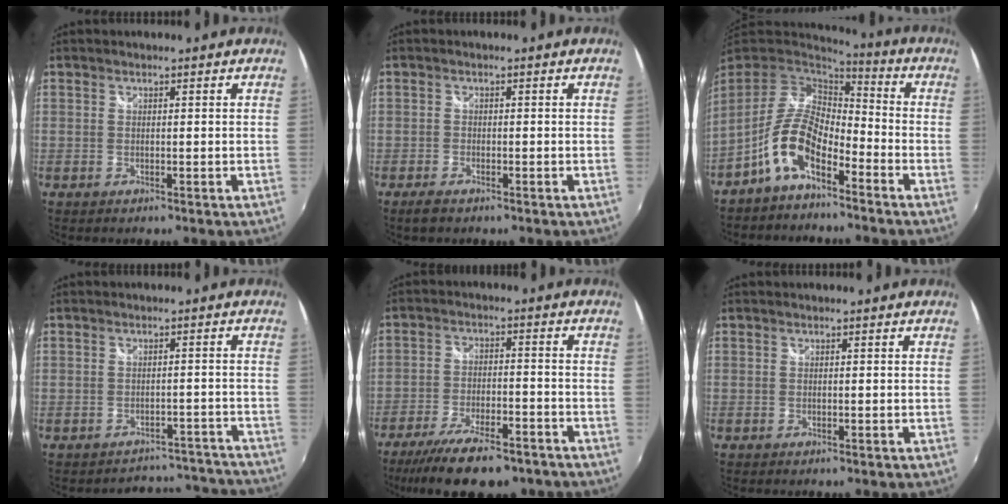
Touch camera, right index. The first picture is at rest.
{"total": 2.4, "force": [-1.8, 0.9, 1.3], "torque": [-0.031, -0.006, -0.034]}
{"total": 10.9, "force": [-6.1, 4.9, 7.6], "torque": [-0.157, 0.012, -0.118]}
{"total": 10.4, "force": [-9.6, 4.0, -0.4], "torque": [0.017, 0.054, -0.109]}
{"total": 15.9, "force": [-12.3, 4.8, 8.8], "torque": [-0.183, -0.033, -0.191]}
{"total": 0.0}